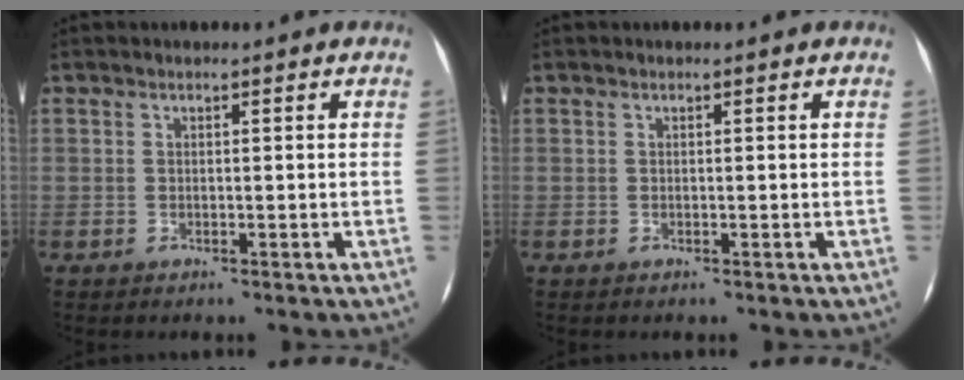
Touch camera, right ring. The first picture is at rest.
{"total": 0.0}